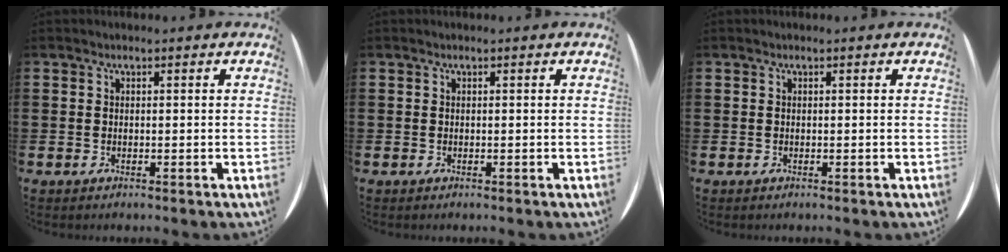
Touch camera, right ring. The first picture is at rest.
{"total": 0.0}
{"total": 0.0}